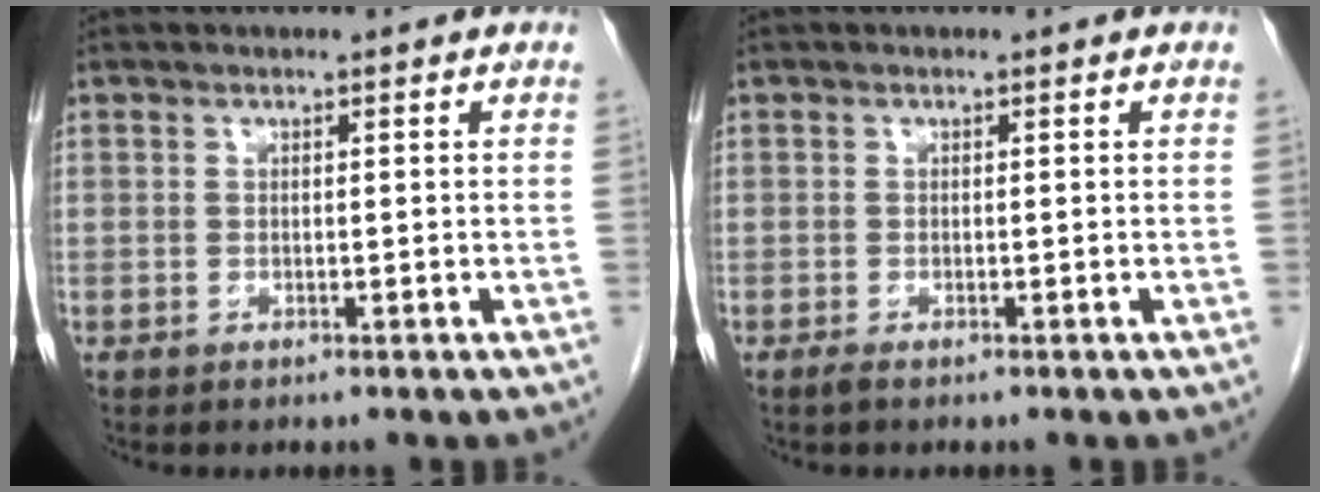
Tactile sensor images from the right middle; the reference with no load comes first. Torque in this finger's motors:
{"motor_torque": [-0.05, 0.10, 0.00, 0.00]}